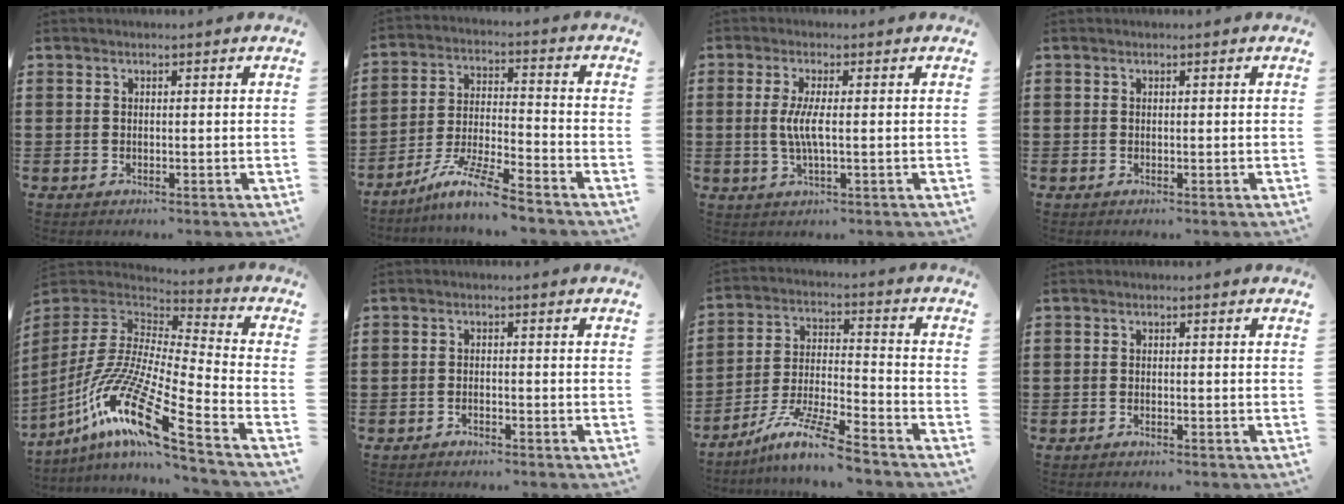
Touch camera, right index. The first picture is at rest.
{"total": 9.3, "force": [-7.8, 0.2, 5.0], "torque": [-0.102, 0.002, -0.154]}
{"total": 4.1, "force": [-0.2, 0.3, 4.1], "torque": [-0.095, -0.012, -0.012]}
{"total": 0.0}
{"total": 15.7, "force": [-9.6, 2.0, 12.3], "torque": [-0.272, -0.011, -0.191]}
{"total": 1.2, "force": [-1.2, 0.1, 0.3], "torque": [-0.010, -0.004, -0.023]}
{"total": 10.3, "force": [-8.6, 0.5, 5.7], "torque": [-0.115, 0.008, -0.171]}
{"total": 0.7, "force": [-0.7, -0.1, 0.3], "torque": [-0.008, -0.006, -0.012]}